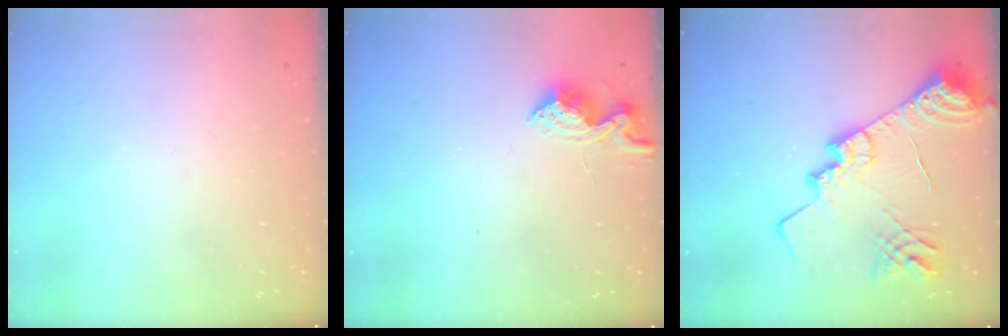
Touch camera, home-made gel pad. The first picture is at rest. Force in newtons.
{"total": 9.0, "press": 9.0, "slide": 0.6}
{"total": 19.2, "press": 19.1, "slide": 1.6}